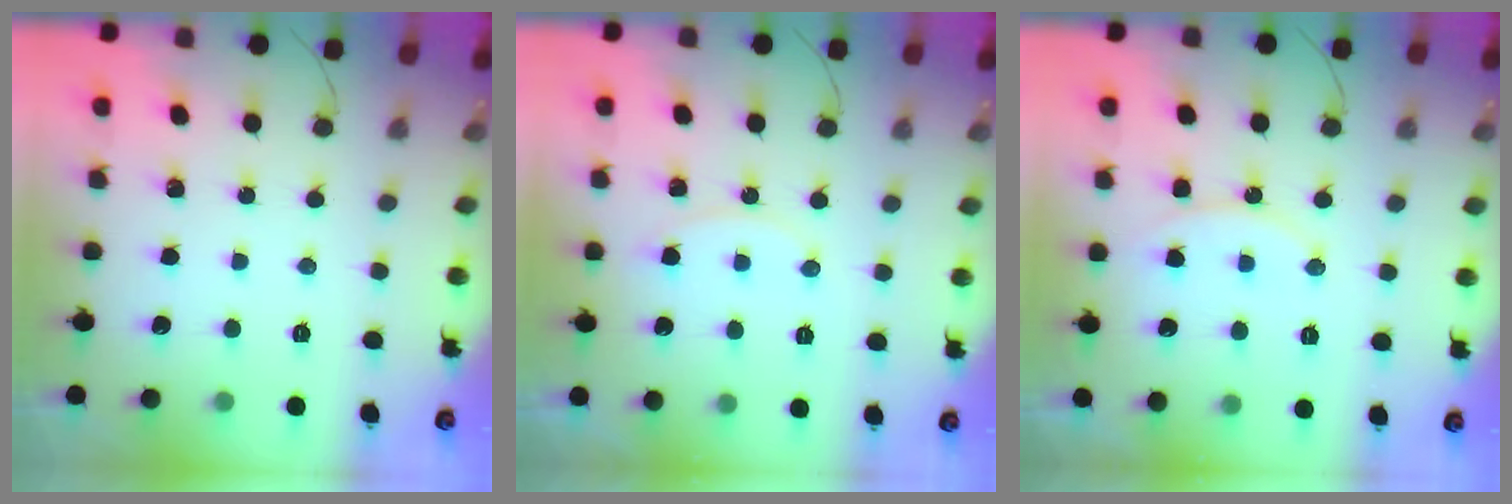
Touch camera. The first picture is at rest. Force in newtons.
{"total": 5.1, "press": 5.1, "slide": 0.7}
{"total": 11.8, "press": 11.8, "slide": 0.9}